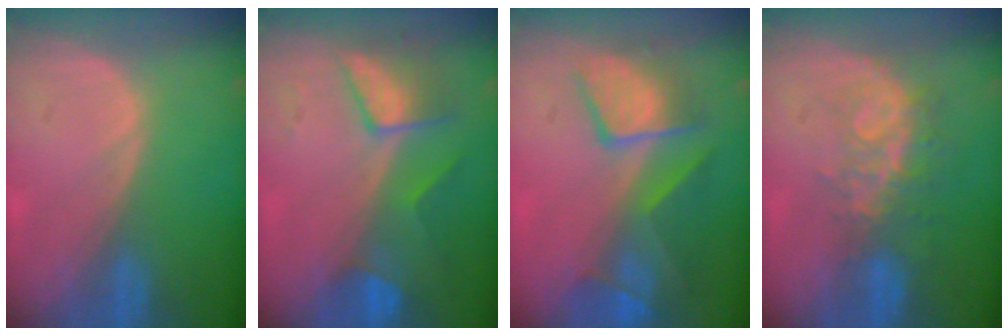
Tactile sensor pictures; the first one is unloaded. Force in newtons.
{"total": 7.4, "press": 6.7, "slide": 3.3}
{"total": 10.0, "press": 8.6, "slide": 5.1}
{"total": 8.5, "press": 7.0, "slide": 4.8}